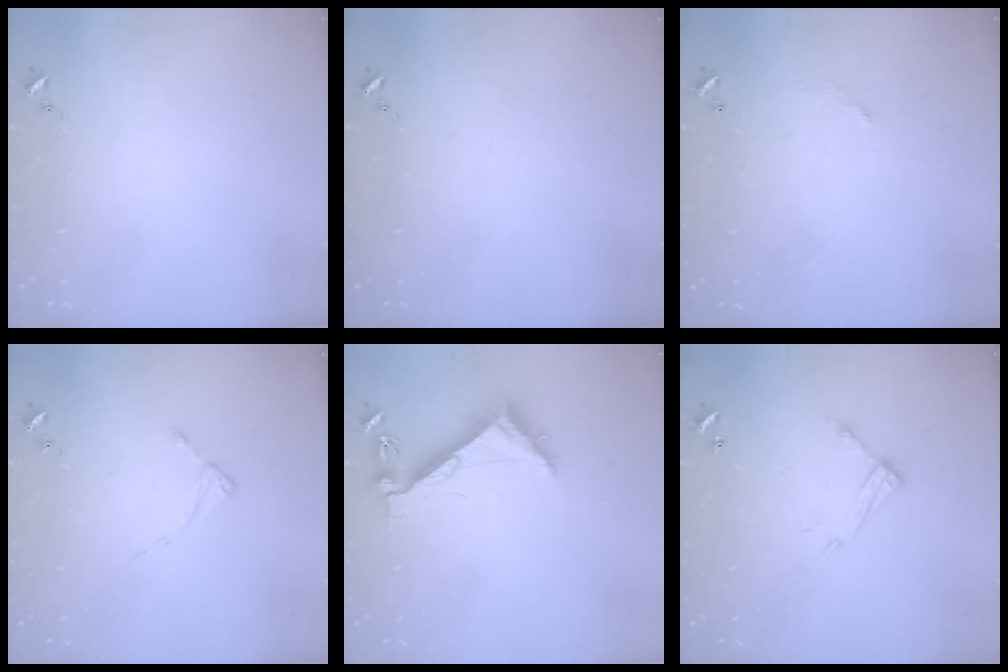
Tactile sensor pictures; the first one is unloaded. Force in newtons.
{"total": 0.0}
{"total": 5.2, "press": 5.2, "slide": 0.3}
{"total": 2.1, "press": 2.0, "slide": 0.4}
{"total": 6.3, "press": 6.2, "slide": 0.7}
{"total": 10.0, "press": 9.9, "slide": 0.5}